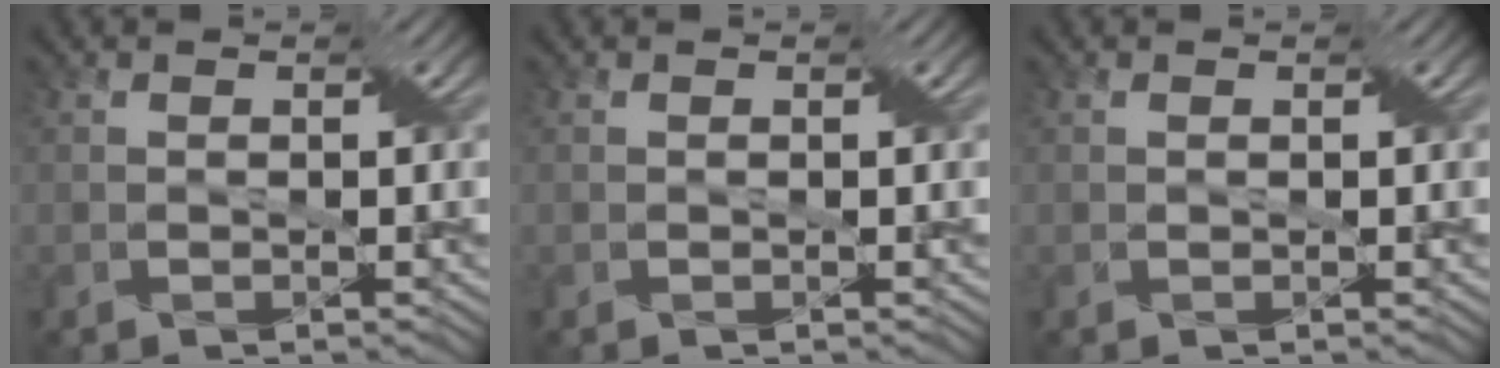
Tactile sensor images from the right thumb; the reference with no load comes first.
{"total": 0.0}
{"total": 0.0}